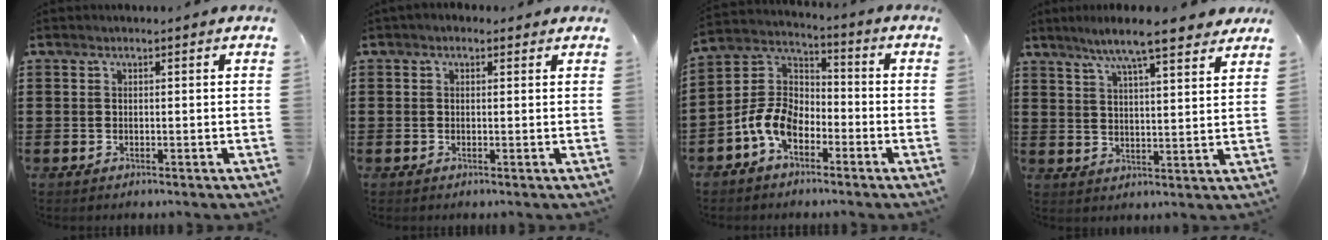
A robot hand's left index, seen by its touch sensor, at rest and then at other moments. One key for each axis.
{"total": 1.2, "fx": 0.4, "fy": 1.1, "fz": 0.4, "tx": -0.011, "ty": 0.007, "tz": 0.006}
{"total": 8.4, "fx": -4.3, "fy": 5.2, "fz": 5.0, "tx": -0.147, "ty": 0.001, "tz": -0.096}
{"total": 8.4, "fx": 7.0, "fy": 0.6, "fz": 4.6, "tx": -0.101, "ty": -0.021, "tz": 0.122}